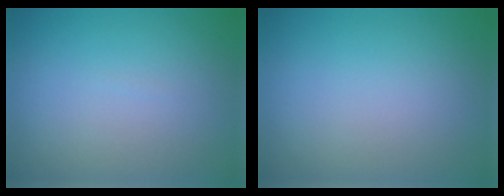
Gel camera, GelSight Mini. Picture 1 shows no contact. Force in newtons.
{"total": 0.0}